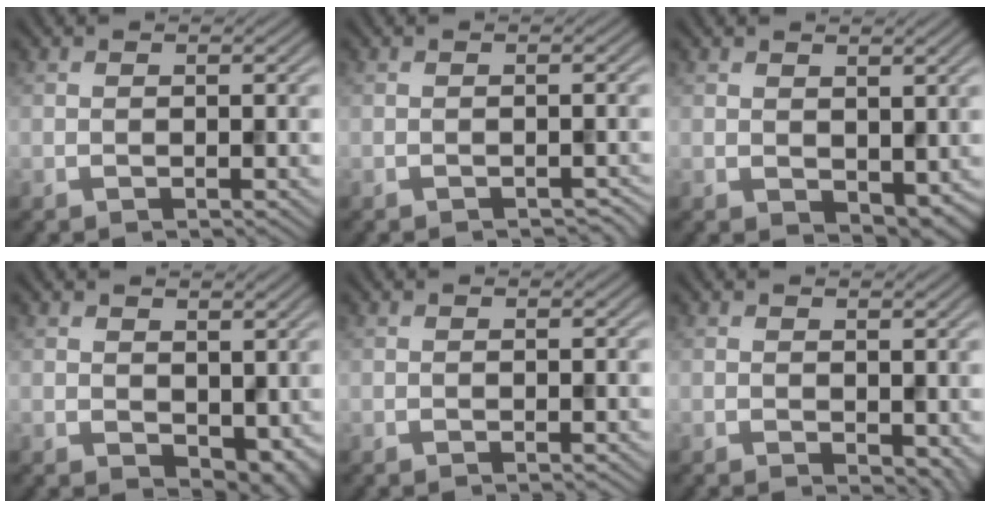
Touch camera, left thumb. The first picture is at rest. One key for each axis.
{"total": 1.2, "fx": -1.1, "fy": 0.2, "fz": 0.4, "tx": 0.000, "ty": -0.003, "tz": -0.014}
{"total": 2.8, "fx": 0.9, "fy": 1.8, "fz": 1.9, "tx": -0.036, "ty": -0.011, "tz": 0.023}
{"total": 4.2, "fx": 0.8, "fy": 2.8, "fz": 3.0, "tx": -0.053, "ty": -0.015, "tz": 0.021}
{"total": 0.0}
{"total": 2.5, "fx": -0.1, "fy": 1.6, "fz": 1.9, "tx": -0.029, "ty": -0.010, "tz": 0.003}